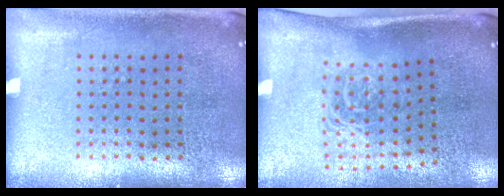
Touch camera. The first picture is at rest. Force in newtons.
{"total": 1.6, "press": 1.2, "slide": 1.2}